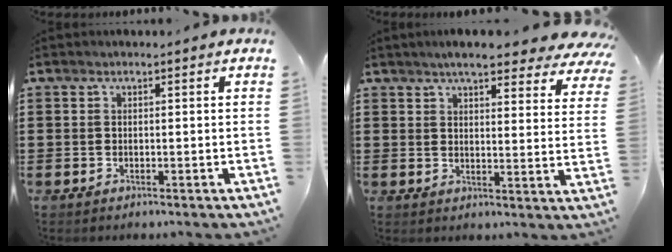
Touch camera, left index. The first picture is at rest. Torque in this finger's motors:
{"motor_torque": [2.14, 0.00, 0.03, -0.17]}